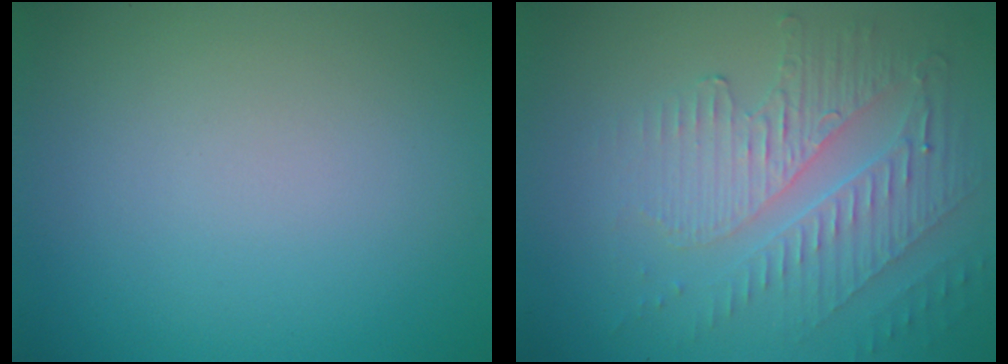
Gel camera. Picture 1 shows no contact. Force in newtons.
{"total": 5.3, "press": 3.5, "slide": 3.9}